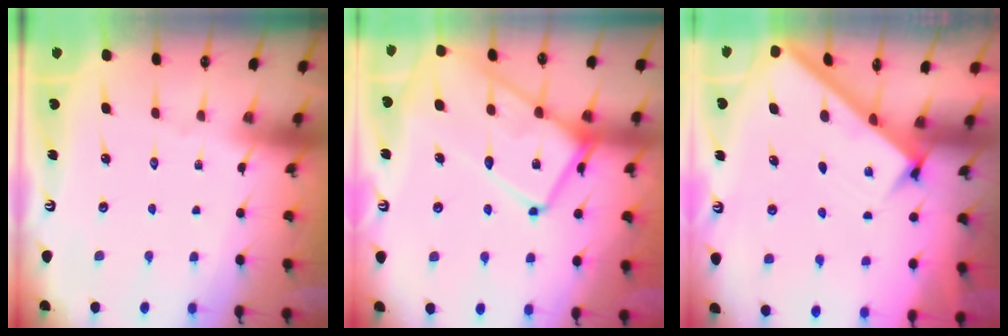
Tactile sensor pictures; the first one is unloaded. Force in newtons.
{"total": 16.5, "press": 16.5, "slide": 1.5}
{"total": 2.6, "press": 2.6, "slide": 0.3}